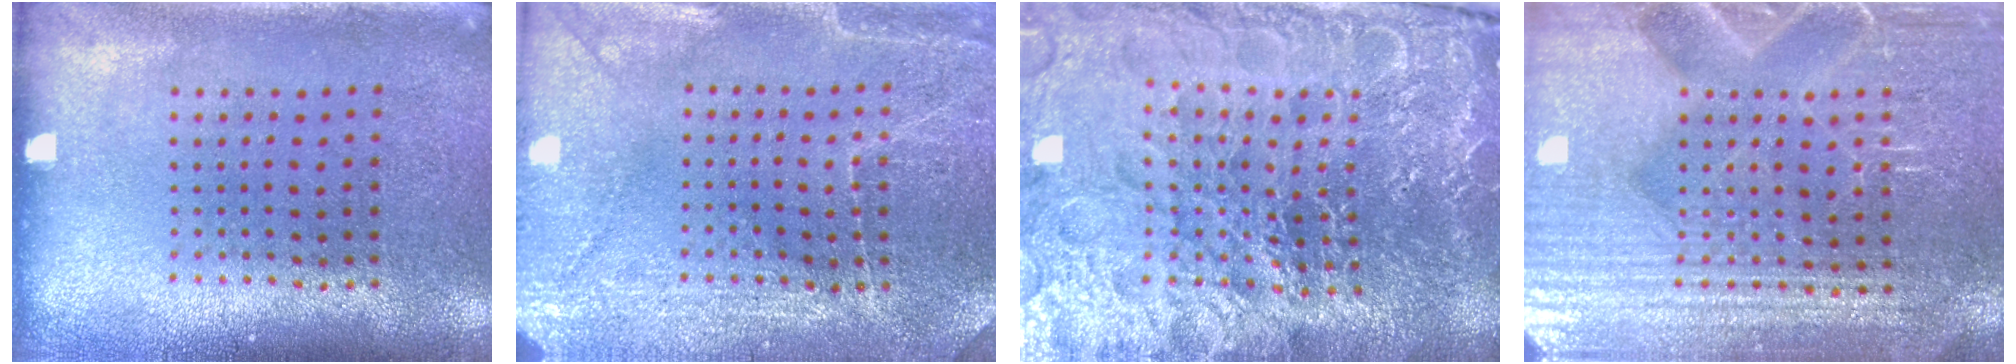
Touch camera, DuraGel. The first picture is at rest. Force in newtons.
{"total": 2.9, "press": 2.9, "slide": 0.2}
{"total": 6.2, "press": 5.6, "slide": 2.8}
{"total": 4.7, "press": 4.5, "slide": 1.1}